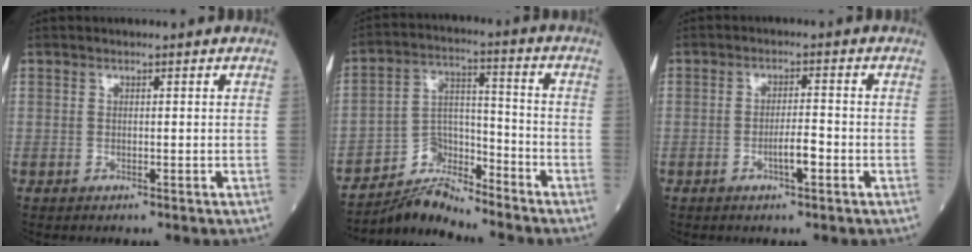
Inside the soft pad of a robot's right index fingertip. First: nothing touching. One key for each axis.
{"total": 7.4, "fx": -7.3, "fy": 1.1, "fz": 0.1, "tx": -0.005, "ty": 0.023, "tz": -0.138}
{"total": 3.3, "fx": -1.4, "fy": 0.4, "fz": 3.0, "tx": -0.051, "ty": 0.001, "tz": -0.024}